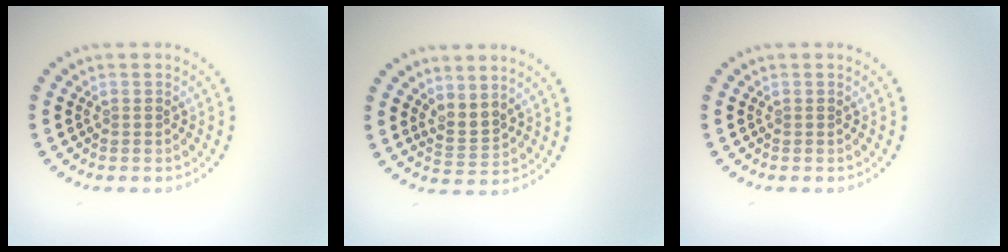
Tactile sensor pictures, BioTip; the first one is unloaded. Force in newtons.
{"total": 2.0, "press": 1.6, "slide": 1.3}
{"total": 0.0}